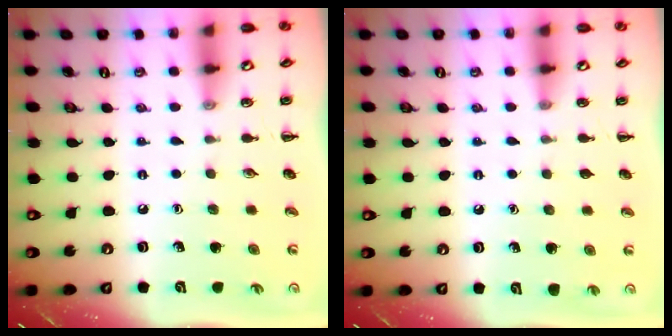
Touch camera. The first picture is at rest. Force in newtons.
{"total": 0.0}